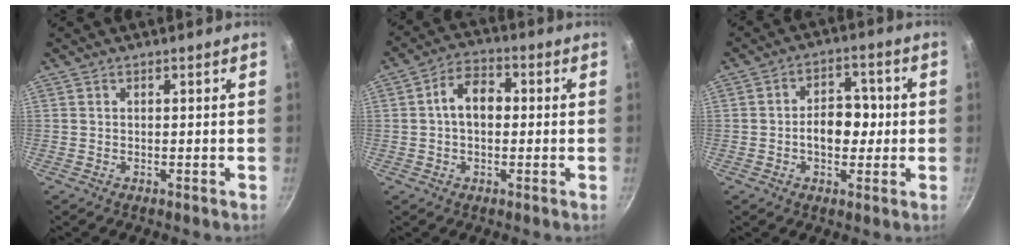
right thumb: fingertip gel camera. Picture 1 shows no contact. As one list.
[{"total": 7.7, "force": [0.5, 5.1, 5.7], "torque": [-0.075, 0.023, -0.004]}, {"total": 8.0, "force": [-0.7, 5.6, 5.8], "torque": [-0.046, 0.017, -0.017]}]